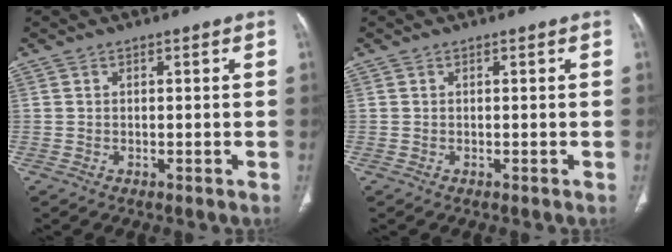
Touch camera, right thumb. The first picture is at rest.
{"total": 0.0}